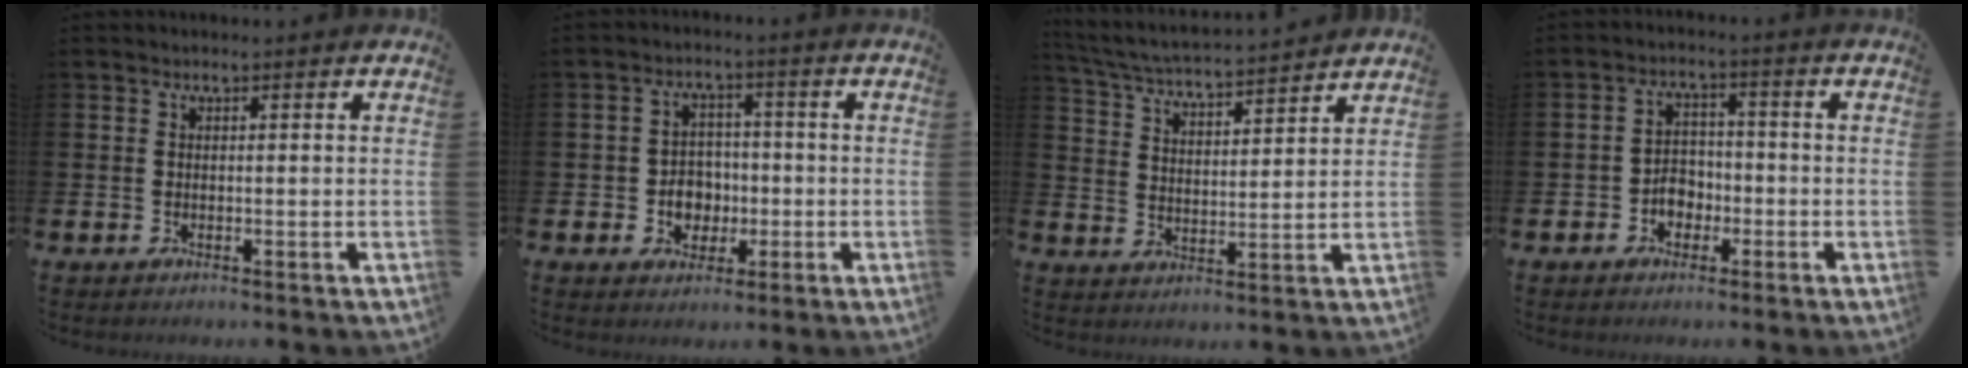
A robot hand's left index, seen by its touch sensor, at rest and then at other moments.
{"total": 4.2, "force": [-0.8, 3.7, 1.6], "torque": [-0.026, 0.001, -0.024]}
{"total": 4.8, "force": [4.8, 0.1, 0.9], "torque": [-0.035, -0.042, 0.079]}
{"total": 3.5, "force": [-1.7, 2.7, 1.5], "torque": [-0.027, 0.005, -0.038]}